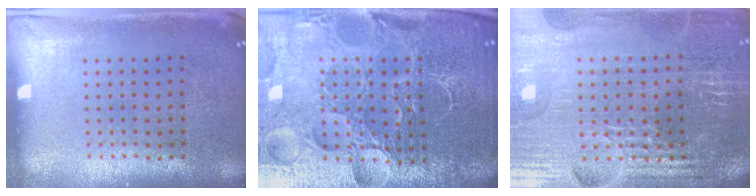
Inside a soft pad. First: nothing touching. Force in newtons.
{"total": 6.4, "press": 5.8, "slide": 2.8}
{"total": 3.8, "press": 3.8, "slide": 0.8}